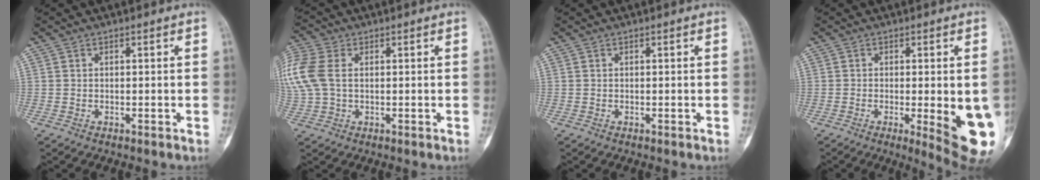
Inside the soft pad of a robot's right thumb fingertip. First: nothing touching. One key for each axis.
{"total": 11.7, "fx": 2.0, "fy": 7.8, "fz": 8.5, "tx": -0.238, "ty": 0.019, "tz": 0.042}
{"total": 0.0}
{"total": 12.7, "fx": -2.8, "fy": 3.2, "fz": 12.0, "tx": -0.128, "ty": -0.019, "tz": -0.025}